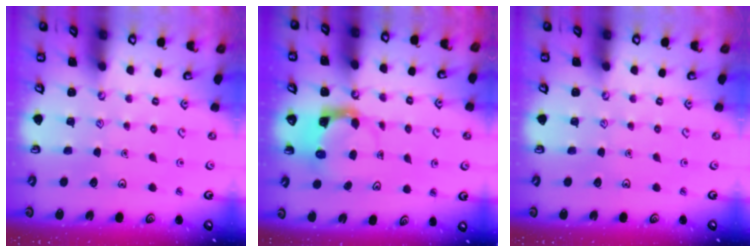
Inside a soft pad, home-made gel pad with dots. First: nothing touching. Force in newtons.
{"total": 3.9, "press": 3.9, "slide": 0.4}
{"total": 0.0}